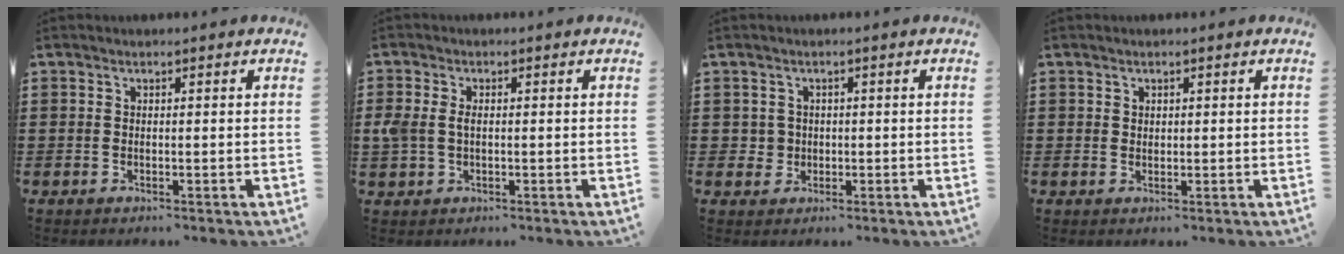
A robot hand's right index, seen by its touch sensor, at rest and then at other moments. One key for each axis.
{"total": 2.9, "fx": 0.1, "fy": 1.9, "fz": 2.2, "tx": -0.061, "ty": 0.001, "tz": -0.003}
{"total": 2.0, "fx": -0.1, "fy": 1.9, "fz": 0.3, "tx": -0.016, "ty": 0.008, "tz": -0.005}
{"total": 0.9, "fx": 0.6, "fy": 0.7, "fz": 0.2, "tx": -0.005, "ty": 0.002, "tz": 0.011}